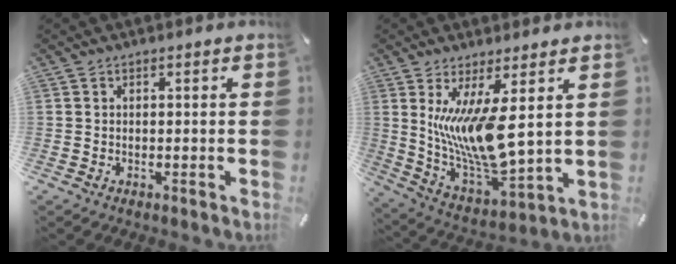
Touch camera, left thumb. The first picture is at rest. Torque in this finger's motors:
{"motor_torque": [0.24, 1.20, 1.96, -0.81, 0.61]}